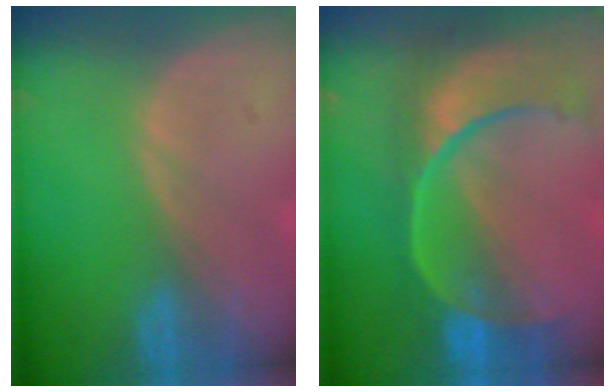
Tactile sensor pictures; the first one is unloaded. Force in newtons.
{"total": 11.7, "press": 9.5, "slide": 6.8}